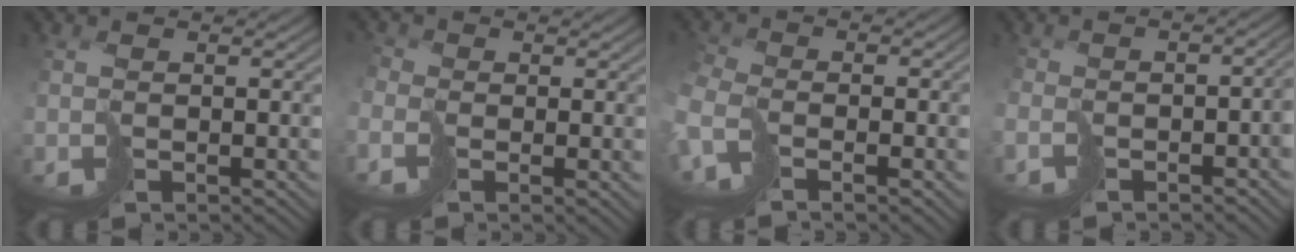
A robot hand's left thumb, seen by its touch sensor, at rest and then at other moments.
{"total": 1.5, "force": [-1.3, 0.8, 0.2], "torque": [-0.005, 0.004, -0.032]}
{"total": 4.4, "force": [-3.5, 1.3, 2.4], "torque": [-0.062, -0.009, -0.073]}
{"total": 4.9, "force": [-3.6, 1.6, 2.9], "torque": [-0.036, -0.015, -0.053]}